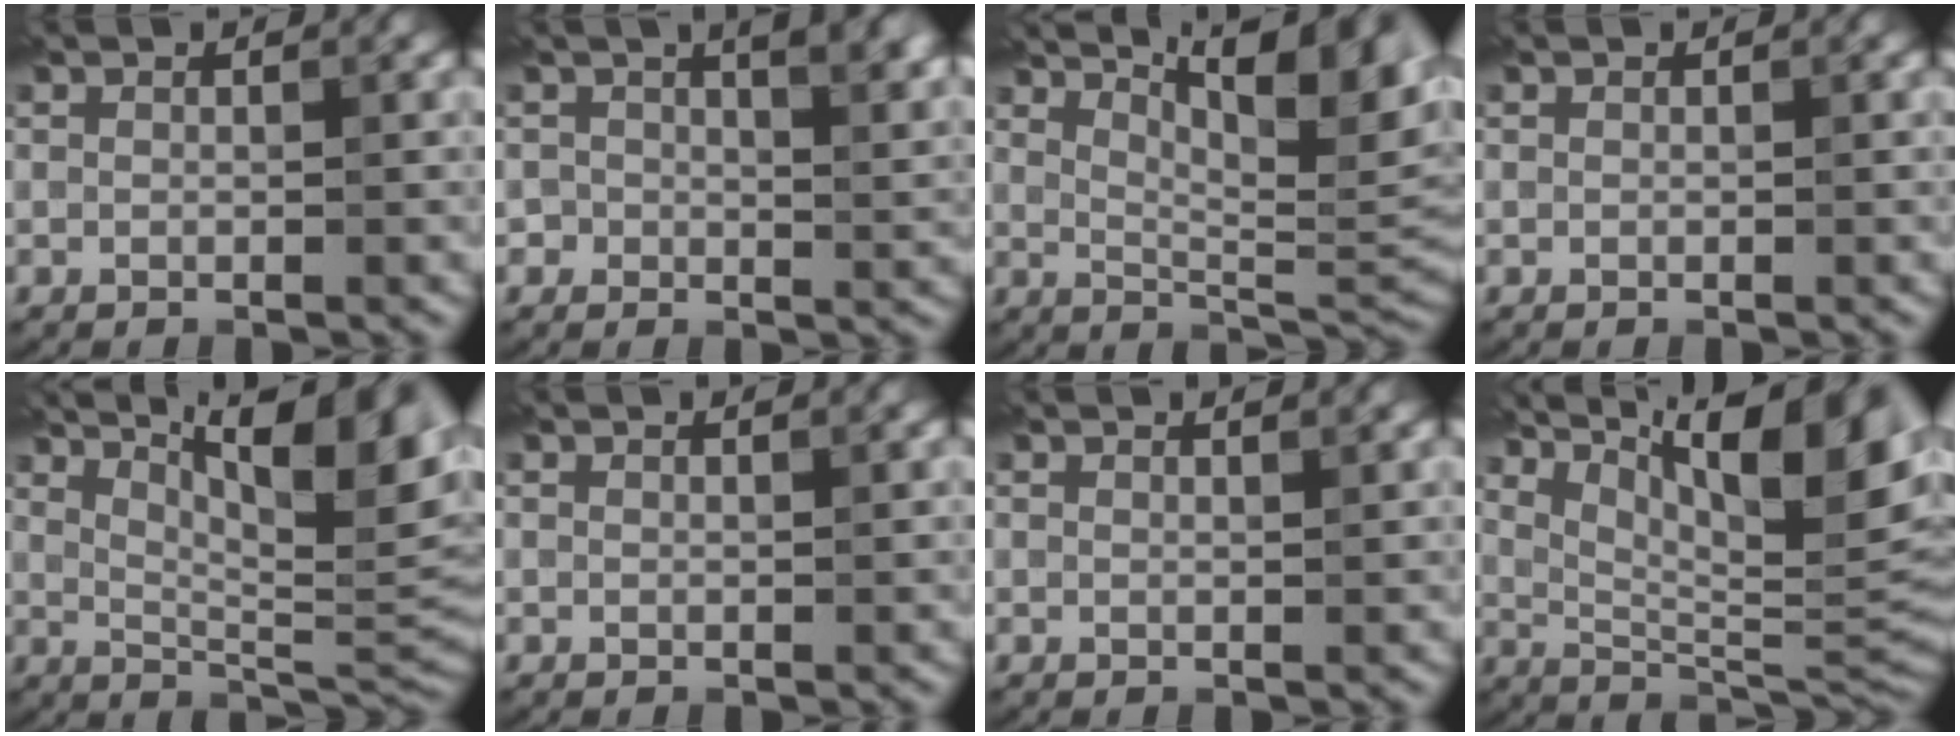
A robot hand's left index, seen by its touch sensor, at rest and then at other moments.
{"total": 5.1, "force": [1.9, 2.9, 3.7], "torque": [-0.042, 0.003, 0.019]}
{"total": 11.9, "force": [6.7, 3.4, 9.2], "torque": [-0.125, 0.022, 0.092]}
{"total": 0.0}
{"total": 13.0, "force": [7.0, 3.8, 10.4], "torque": [-0.135, 0.026, 0.093]}
{"total": 1.2, "force": [1.1, 0.3, 0.5], "torque": [-0.002, 0.002, 0.010]}
{"total": 1.9, "force": [1.6, 0.5, 0.9], "torque": [-0.004, 0.005, 0.011]}
{"total": 14.3, "force": [7.3, 4.3, 11.6], "torque": [-0.157, 0.015, 0.113]}